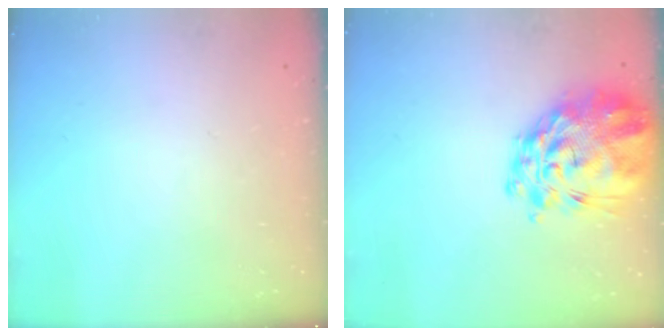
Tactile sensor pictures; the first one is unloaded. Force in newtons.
{"total": 12.6, "press": 11.7, "slide": 4.7}